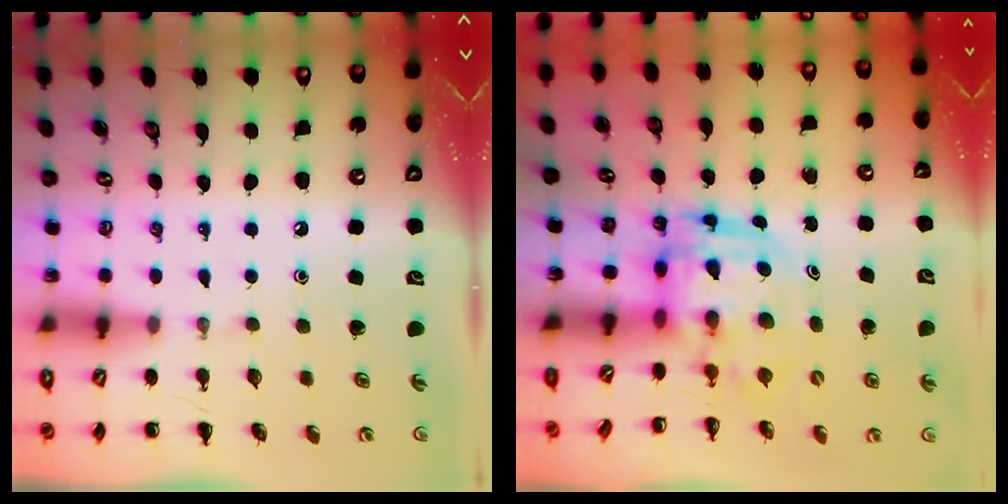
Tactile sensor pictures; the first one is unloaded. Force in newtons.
{"total": 3.7, "press": 3.6, "slide": 0.7}